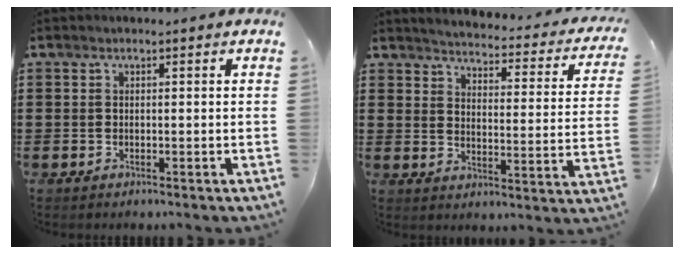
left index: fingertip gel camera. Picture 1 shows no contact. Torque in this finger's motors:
{"motor_torque": [-0.53, -0.54, 0.32, 0.04]}